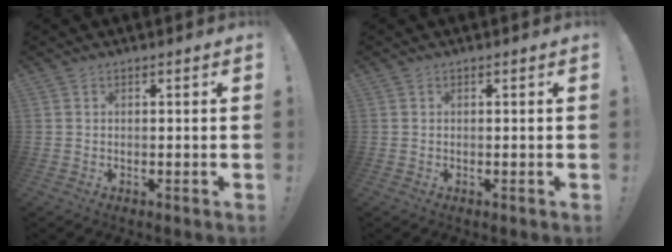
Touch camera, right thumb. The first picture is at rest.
{"total": 0.0}